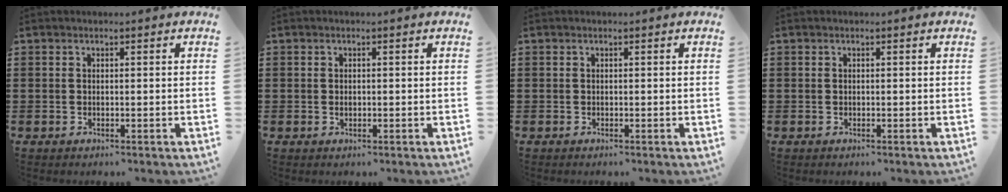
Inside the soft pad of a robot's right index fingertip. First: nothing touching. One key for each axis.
{"total": 0.6, "fx": 0.0, "fy": 0.4, "fz": 0.5, "tx": -0.011, "ty": 0.002, "tz": -0.001}
{"total": 0.0}
{"total": 0.0}